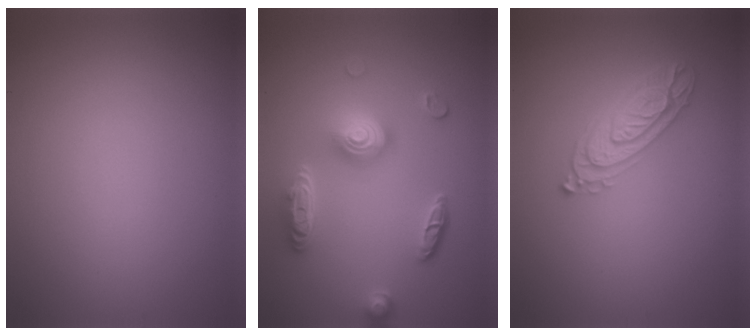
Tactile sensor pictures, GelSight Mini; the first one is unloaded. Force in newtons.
{"total": 4.9, "press": 3.7, "slide": 3.3}
{"total": 3.0, "press": 2.9, "slide": 0.7}